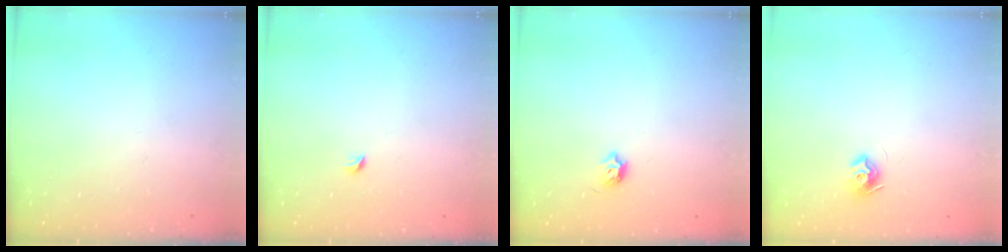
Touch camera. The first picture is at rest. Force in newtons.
{"total": 2.7, "press": 2.6, "slide": 0.6}
{"total": 4.0, "press": 3.8, "slide": 1.0}
{"total": 7.8, "press": 7.8, "slide": 0.2}